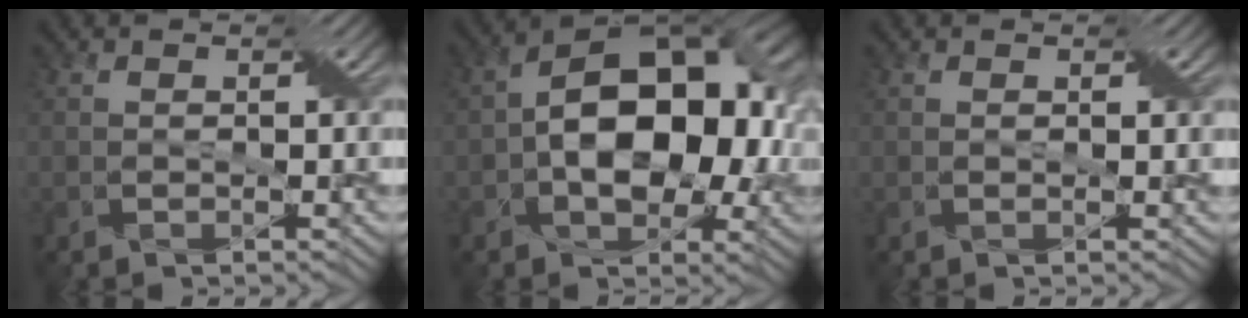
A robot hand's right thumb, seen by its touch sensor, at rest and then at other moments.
{"total": 14.6, "force": [0.2, 9.1, 11.4], "torque": [-0.162, 0.018, -0.003]}
{"total": 0.5, "force": [0.4, -0.2, 0.3], "torque": [-0.002, -0.001, 0.005]}